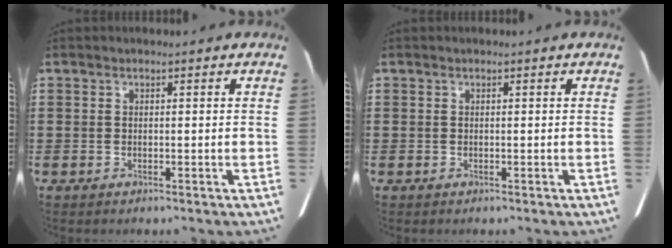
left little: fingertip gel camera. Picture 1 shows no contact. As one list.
[{"total": 0.0}]